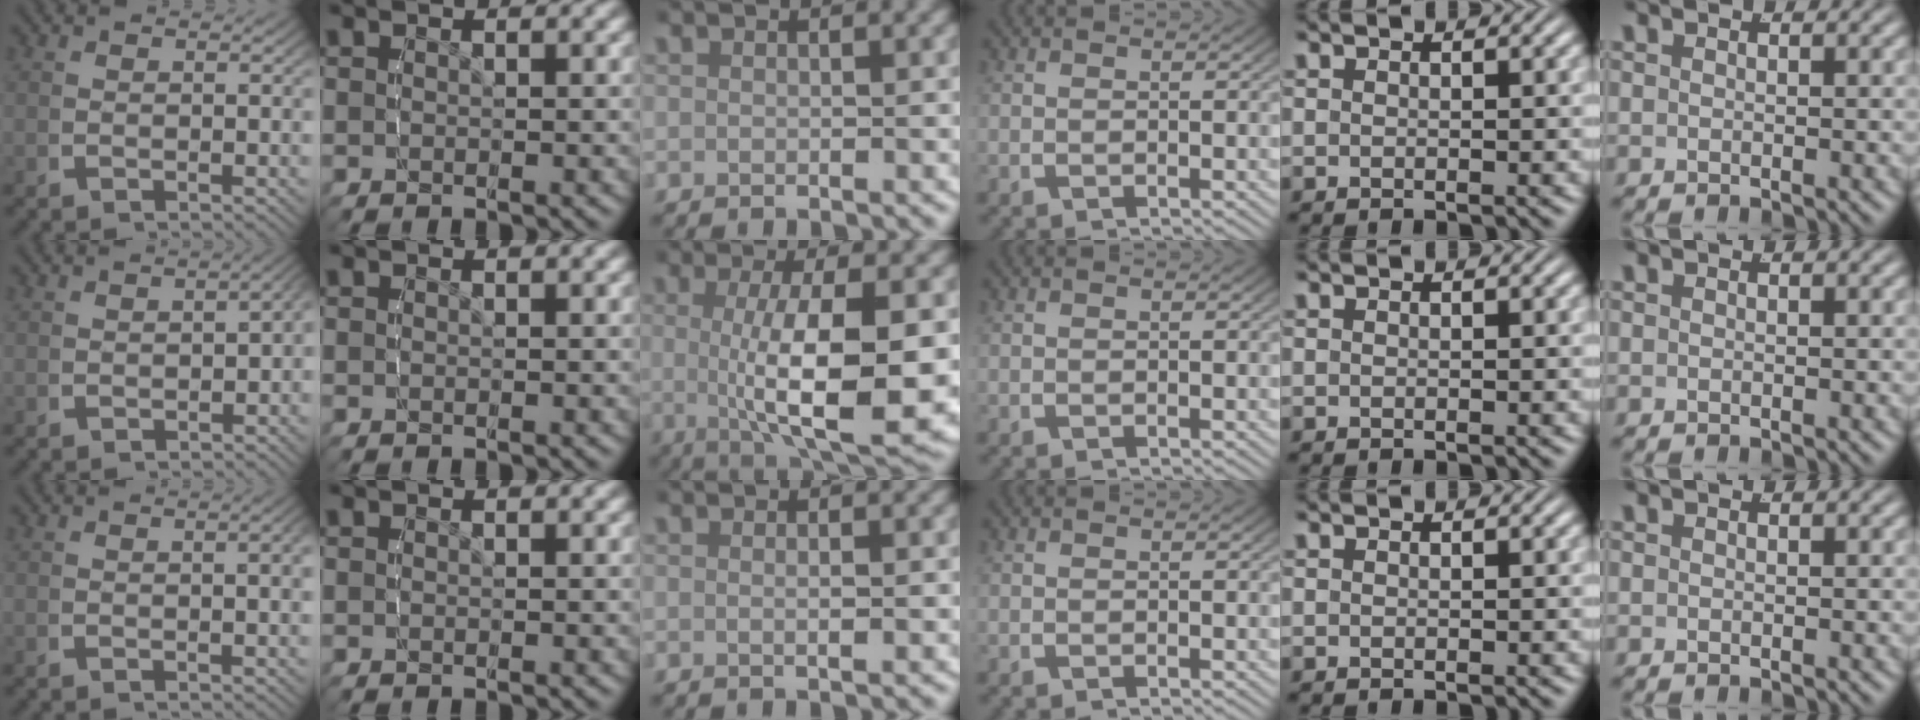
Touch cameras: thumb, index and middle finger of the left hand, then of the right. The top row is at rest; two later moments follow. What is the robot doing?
{"motion": "lift_and_place", "object": "cubes"}